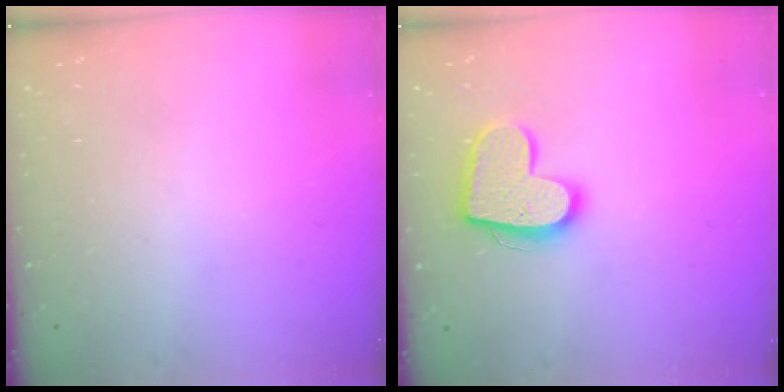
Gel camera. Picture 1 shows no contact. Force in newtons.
{"total": 14.8, "press": 14.8, "slide": 1.0}